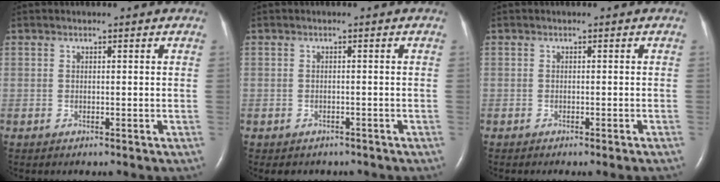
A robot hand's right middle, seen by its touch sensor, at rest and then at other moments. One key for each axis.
{"total": 3.4, "fx": -2.8, "fy": 1.8, "fz": 0.6, "tx": -0.006, "ty": 0.004, "tz": -0.031}
{"total": 1.2, "fx": -0.9, "fy": -0.3, "fz": 0.6, "tx": -0.006, "ty": 0.004, "tz": -0.011}